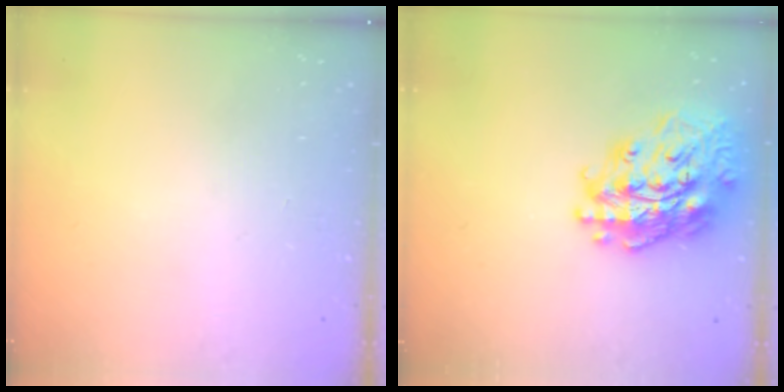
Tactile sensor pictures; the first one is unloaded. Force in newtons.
{"total": 23.0, "press": 22.8, "slide": 2.4}